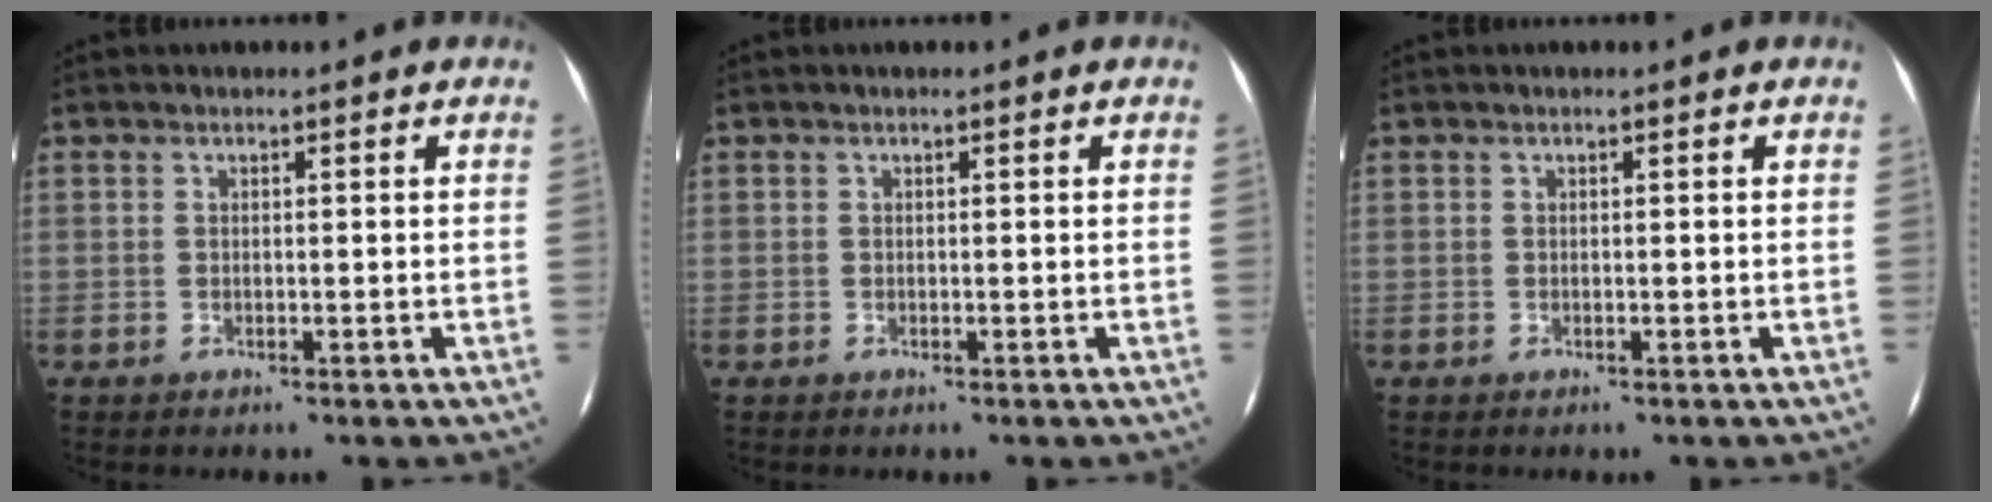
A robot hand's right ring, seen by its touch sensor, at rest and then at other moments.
{"total": 0.0}
{"total": 0.0}